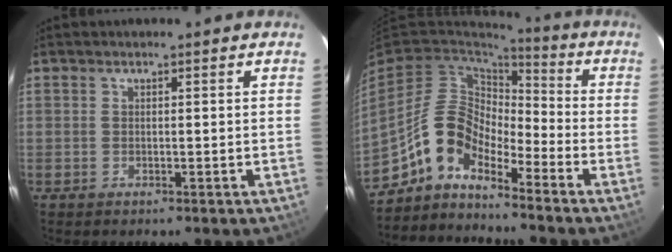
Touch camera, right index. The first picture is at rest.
{"total": 9.6, "force": [-6.8, 4.2, 5.3], "torque": [-0.102, 0.026, -0.148]}